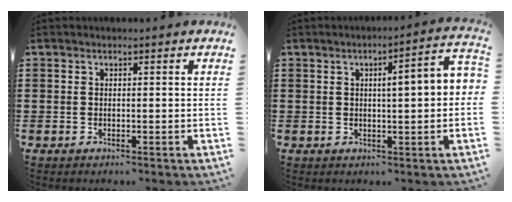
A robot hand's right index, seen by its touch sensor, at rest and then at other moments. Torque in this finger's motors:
{"motor_torque": [1.41, 0.10, 0.47, 0.08]}